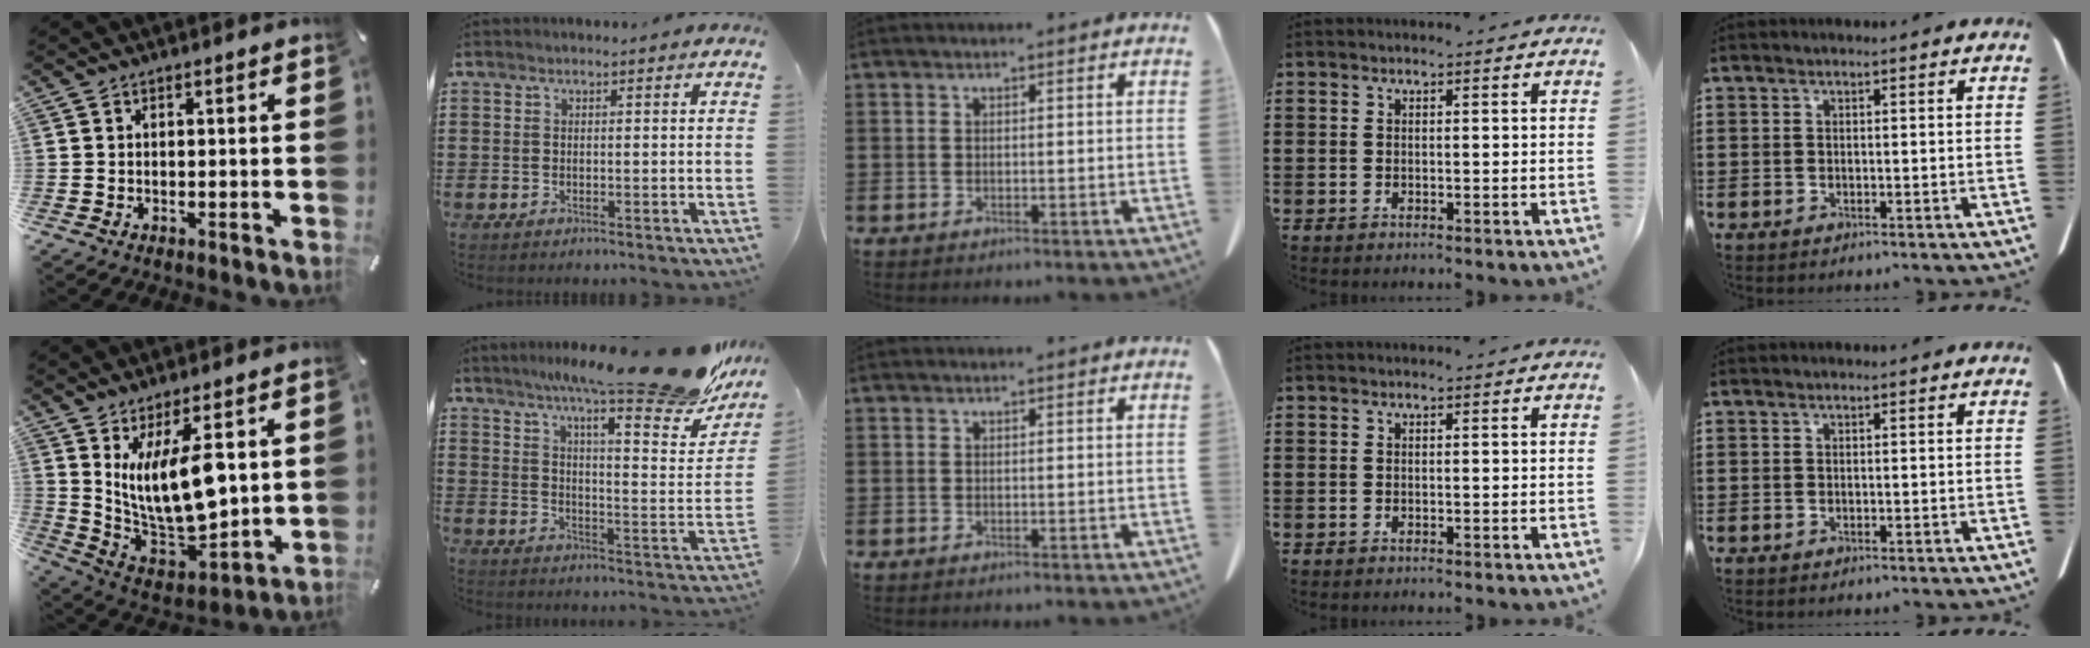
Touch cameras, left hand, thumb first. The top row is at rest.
{"thumb": {"total": 15.5, "force": [5.4, 6.4, 13.1], "torque": [-0.270, -0.043, 0.092]}, "index": {"total": 17.1, "force": [13.5, 1.2, 10.5], "torque": [-0.161, -0.084, 0.209]}}